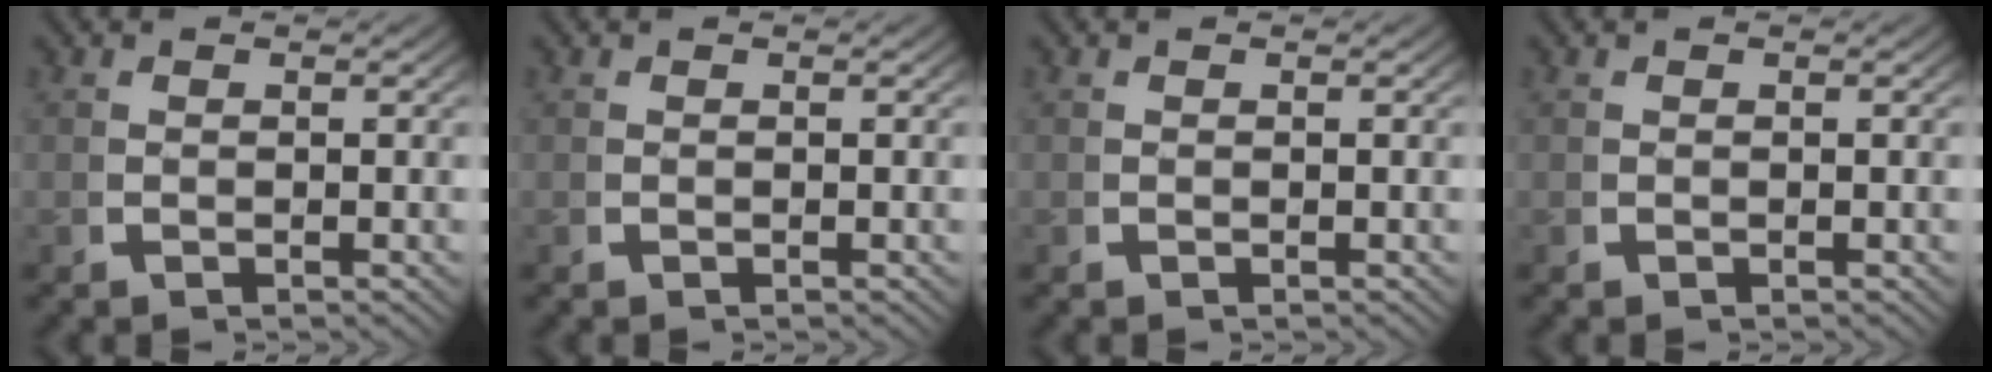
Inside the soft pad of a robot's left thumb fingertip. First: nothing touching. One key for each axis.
{"total": 0.0}
{"total": 0.0}
{"total": 0.0}